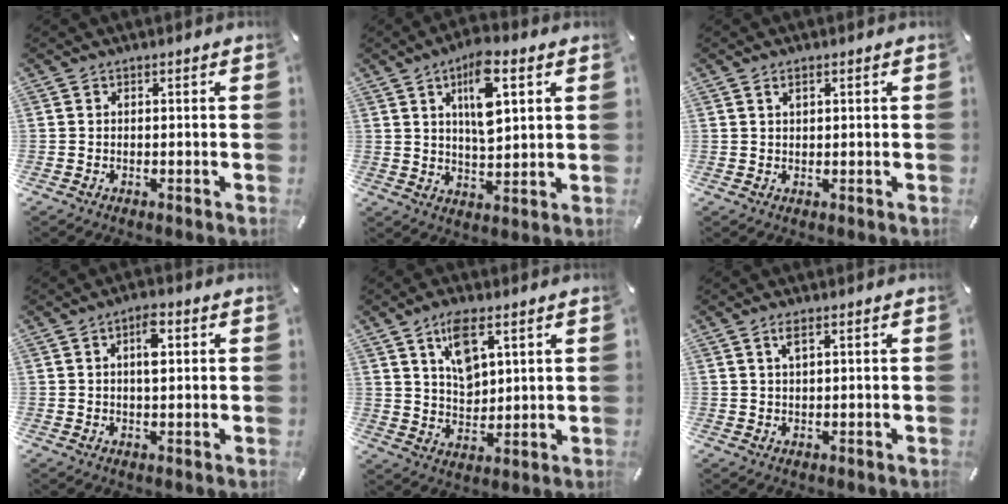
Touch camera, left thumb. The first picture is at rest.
{"total": 10.3, "force": [4.3, 4.2, 8.4], "torque": [-0.130, -0.009, 0.068]}
{"total": 1.7, "force": [0.8, 0.7, 1.3], "torque": [-0.026, 0.001, 0.015]}
{"total": 5.3, "force": [1.5, 2.3, 4.5], "torque": [-0.071, 0.000, 0.019]}
{"total": 8.8, "force": [4.9, 5.0, 5.3], "torque": [-0.088, -0.016, 0.086]}
{"total": 2.6, "force": [1.3, 0.8, 2.1], "torque": [-0.046, 0.004, 0.022]}